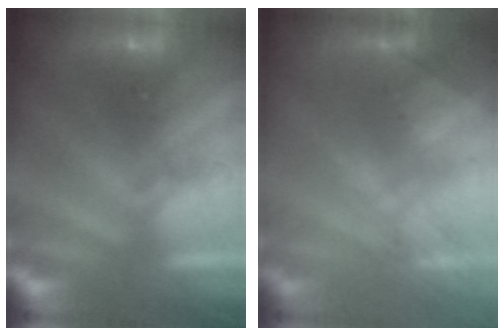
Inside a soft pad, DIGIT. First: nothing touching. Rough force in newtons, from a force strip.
{"total": 2.7}